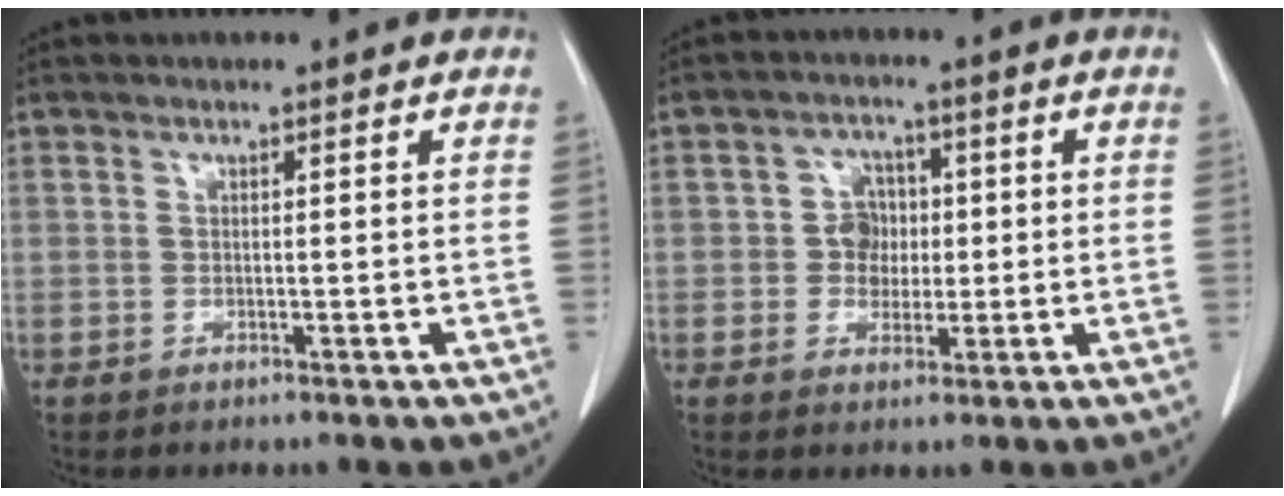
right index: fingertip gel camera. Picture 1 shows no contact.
{"total": 4.8, "force": [0.0, 4.4, 1.9], "torque": [-0.027, 0.015, 0.003]}